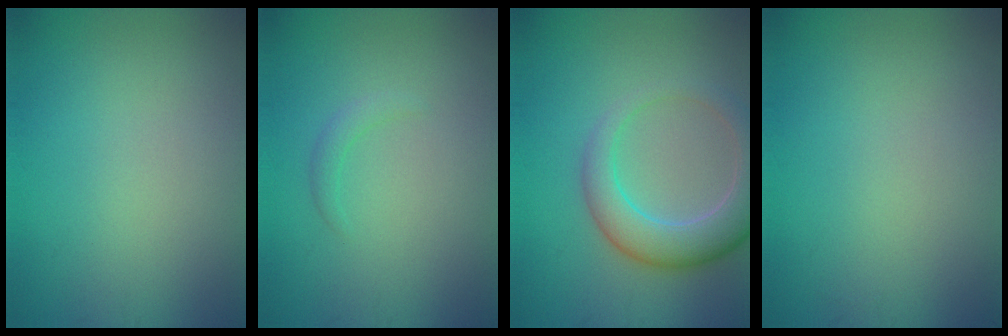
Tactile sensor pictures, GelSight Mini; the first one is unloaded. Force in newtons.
{"total": 0.9, "press": 0.9, "slide": 0.0}
{"total": 5.5, "press": 5.5, "slide": 0.5}
{"total": 0.0}